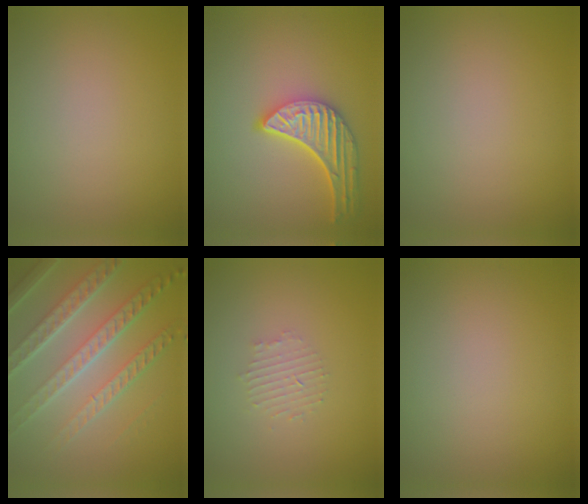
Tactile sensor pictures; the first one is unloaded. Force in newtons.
{"total": 5.7, "press": 4.5, "slide": 3.5}
{"total": 0.0}
{"total": 8.0, "press": 5.4, "slide": 5.8}
{"total": 1.6, "press": 1.5, "slide": 0.3}
{"total": 0.0}